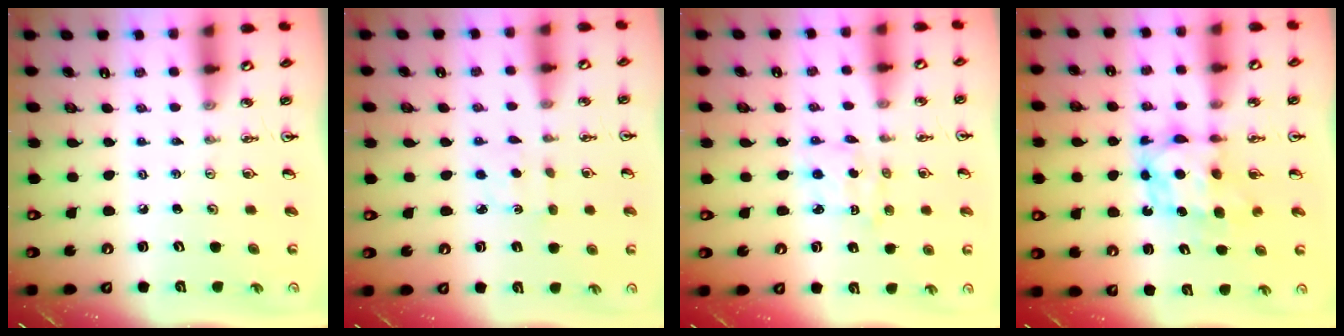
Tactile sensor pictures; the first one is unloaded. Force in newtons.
{"total": 1.8, "press": 1.7, "slide": 0.5}
{"total": 3.1, "press": 3.1, "slide": 0.5}
{"total": 6.1, "press": 6.0, "slide": 0.6}